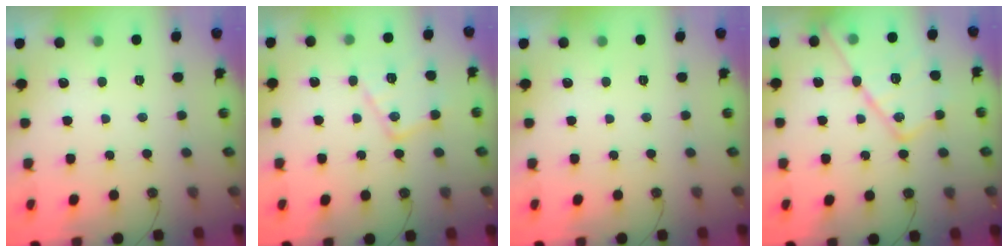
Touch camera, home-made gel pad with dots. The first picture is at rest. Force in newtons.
{"total": 13.6, "press": 13.5, "slide": 1.4}
{"total": 0.0}
{"total": 19.4, "press": 19.3, "slide": 1.5}